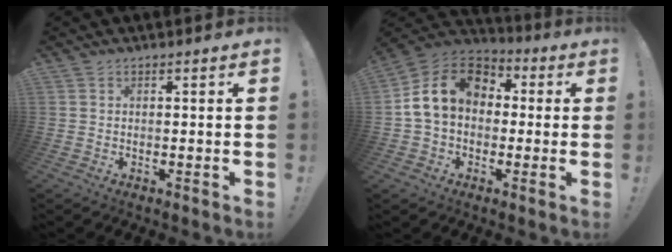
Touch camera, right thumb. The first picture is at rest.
{"total": 15.2, "force": [2.7, 11.3, 9.8], "torque": [-0.165, 0.010, 0.053]}